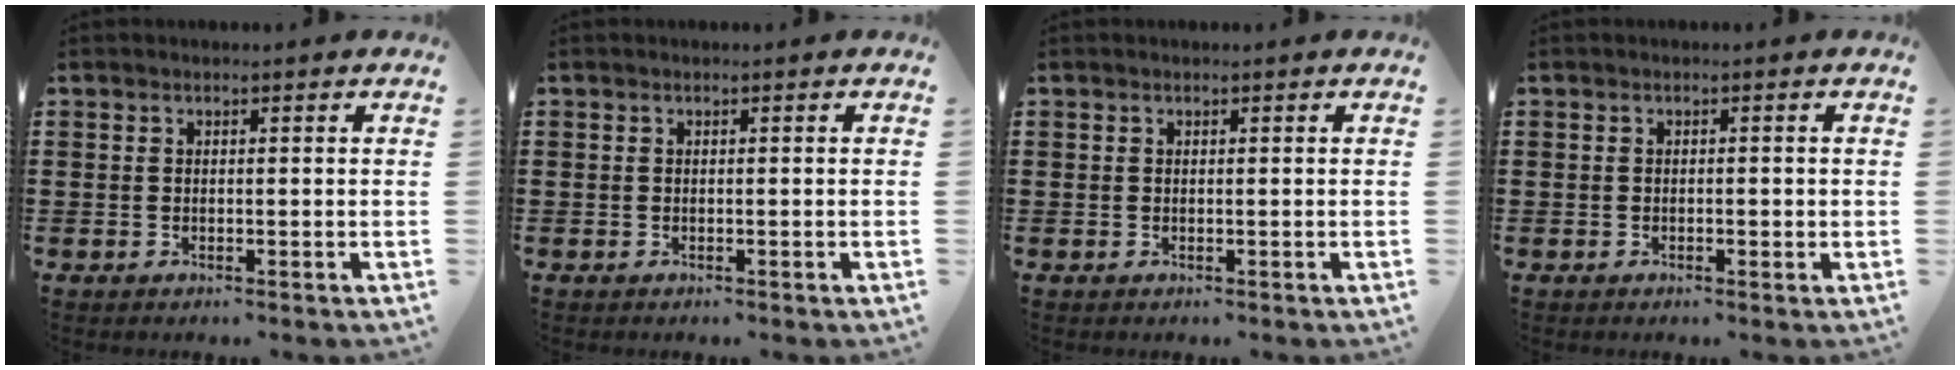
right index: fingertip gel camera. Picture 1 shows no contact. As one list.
[{"total": 0.0}, {"total": 0.0}, {"total": 0.7, "force": [-0.2, 0.3, 0.6], "torque": [-0.012, -0.001, -0.003]}]